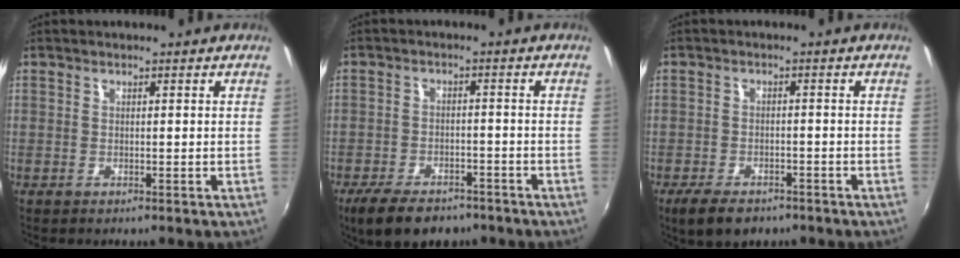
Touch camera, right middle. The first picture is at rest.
{"total": 10.4, "force": [-7.6, 4.8, 5.1], "torque": [-0.123, -0.009, -0.122]}
{"total": 7.0, "force": [-5.0, 3.3, 3.6], "torque": [-0.089, -0.011, -0.080]}